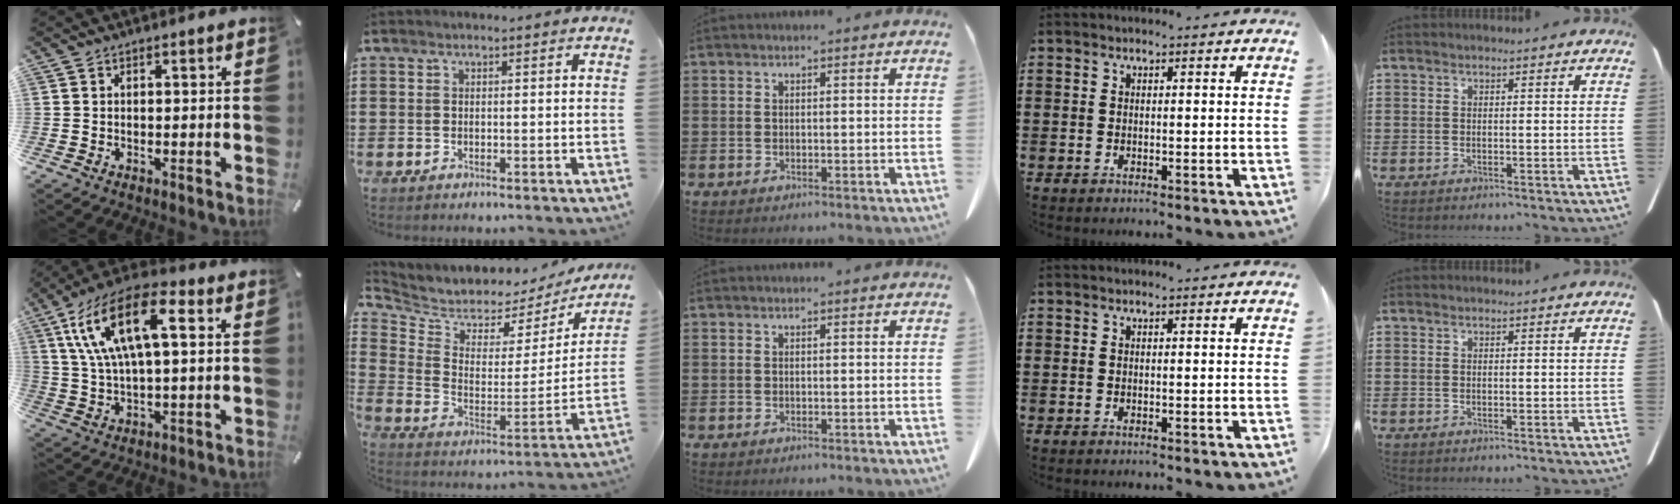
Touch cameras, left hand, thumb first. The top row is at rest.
{"thumb": {"total": 16.9, "force": [6.1, 7.4, 13.9], "torque": [-0.301, 0.001, 0.103]}, "index": {"total": 4.6, "force": [4.3, 1.7, -0.2], "torque": [-0.034, -0.044, 0.071]}}